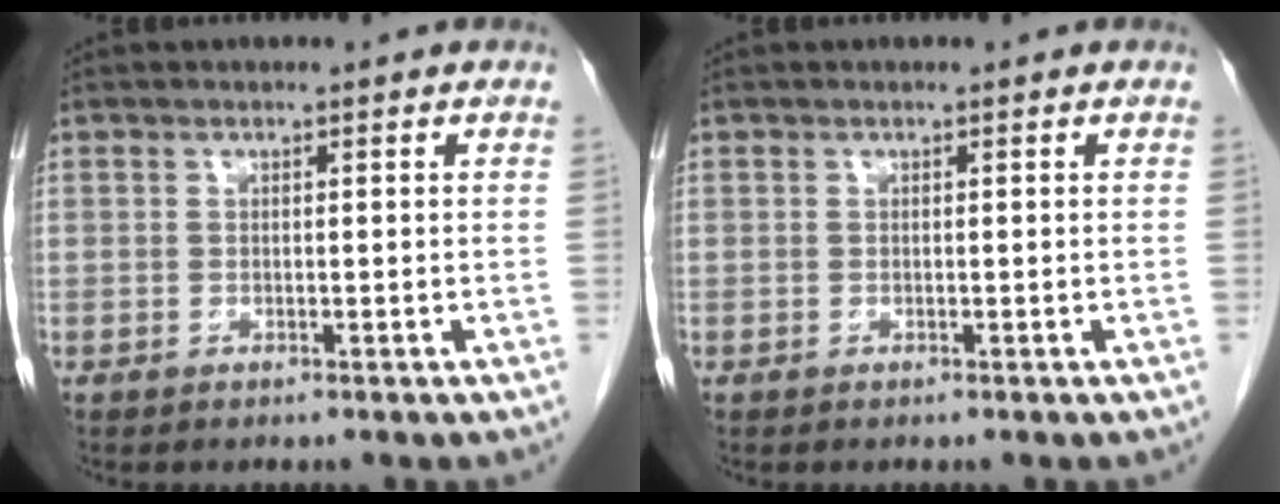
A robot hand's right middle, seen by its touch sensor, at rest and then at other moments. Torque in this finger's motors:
{"motor_torque": [0.00, 0.00, 0.00, 0.00]}